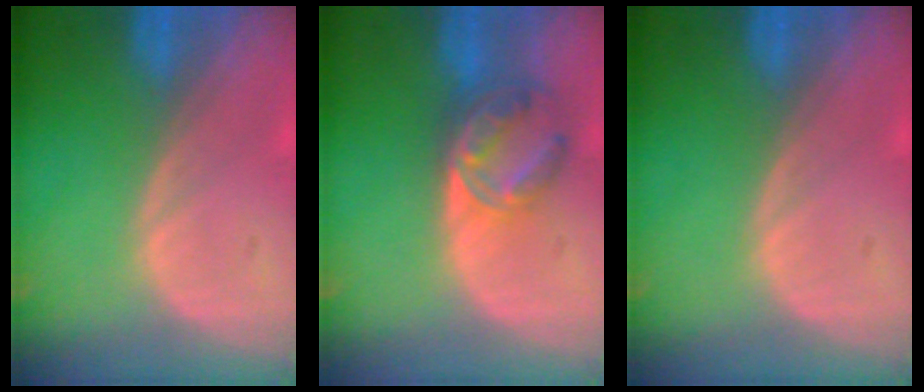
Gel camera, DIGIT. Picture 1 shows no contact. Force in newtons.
{"total": 6.7, "press": 5.9, "slide": 3.2}
{"total": 0.0}